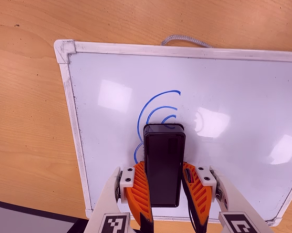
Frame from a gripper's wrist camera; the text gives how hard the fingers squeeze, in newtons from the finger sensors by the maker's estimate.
{"total": 10.1, "left": 10.2, "right": 10.1}